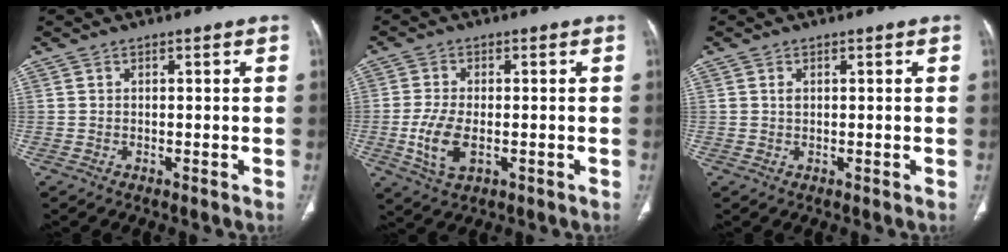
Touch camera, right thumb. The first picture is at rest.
{"total": 7.2, "force": [-1.6, 3.8, 5.9], "torque": [-0.129, -0.004, -0.025]}
{"total": 0.9, "force": [0.3, 0.5, 0.6], "torque": [-0.013, 0.003, 0.008]}